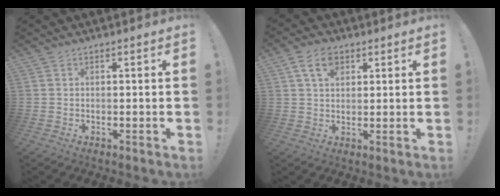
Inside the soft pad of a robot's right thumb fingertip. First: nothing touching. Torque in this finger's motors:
{"motor_torque": [0.85, 0.97, 0.71, 0.29, 0.09]}